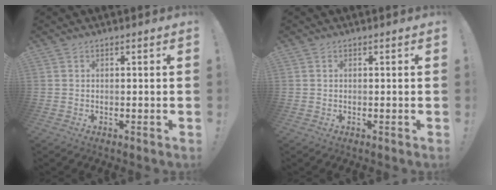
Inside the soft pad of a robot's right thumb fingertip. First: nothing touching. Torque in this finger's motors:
{"motor_torque": [0.03, 0.03, -0.16, 0.06, 0.04]}